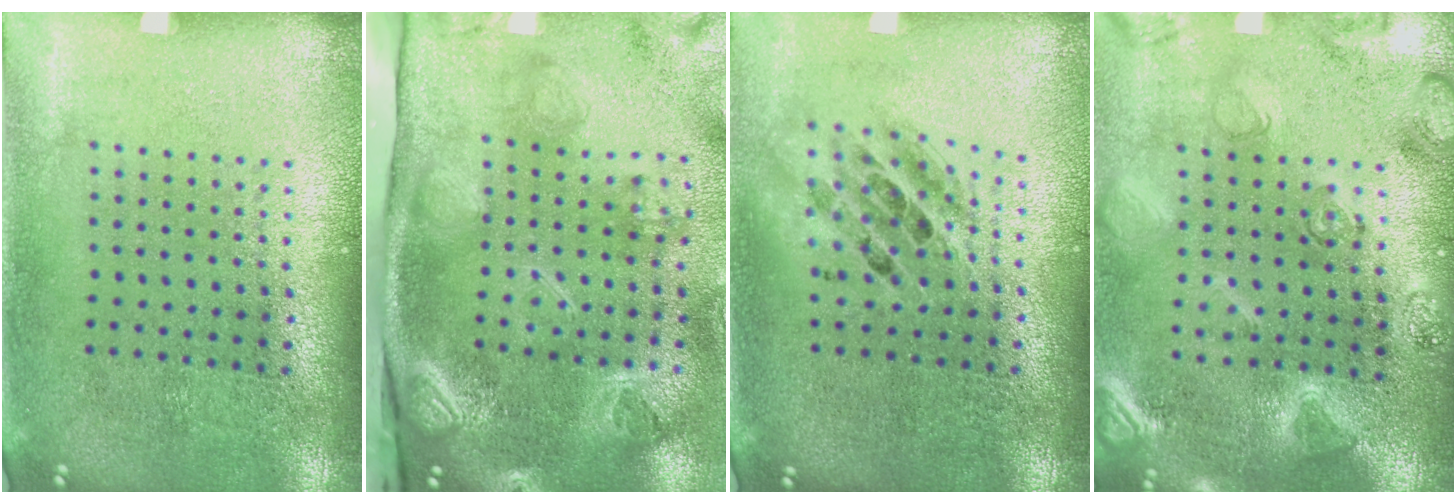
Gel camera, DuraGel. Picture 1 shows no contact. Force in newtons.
{"total": 4.6, "press": 3.2, "slide": 3.2}
{"total": 1.6, "press": 1.3, "slide": 0.8}
{"total": 2.5, "press": 2.5, "slide": 0.1}